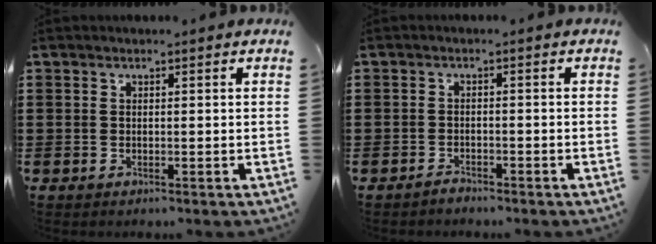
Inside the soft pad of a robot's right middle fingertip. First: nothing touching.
{"total": 1.5, "force": [-1.4, 0.3, 0.1], "torque": [-0.006, 0.004, -0.031]}